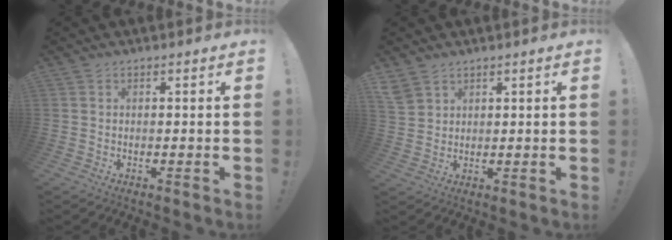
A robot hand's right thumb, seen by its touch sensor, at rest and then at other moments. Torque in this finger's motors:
{"motor_torque": [1.47, 1.60, 0.17, 0.08, 0.12]}